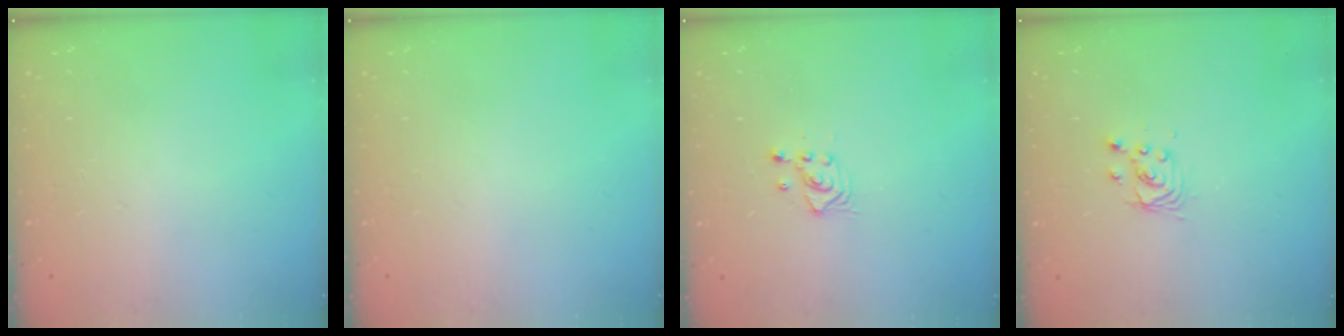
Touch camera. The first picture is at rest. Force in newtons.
{"total": 0.0}
{"total": 3.2, "press": 3.2, "slide": 0.4}
{"total": 3.3, "press": 3.3, "slide": 0.3}